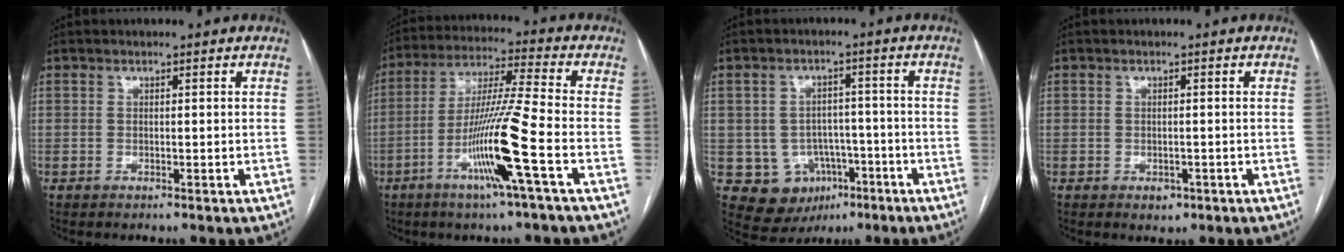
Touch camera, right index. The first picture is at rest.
{"total": 13.1, "force": [-5.0, -1.5, 12.0], "torque": [-0.235, -0.010, -0.099]}
{"total": 8.4, "force": [-3.0, 7.4, 2.5], "torque": [-0.034, 0.018, -0.030]}
{"total": 1.8, "force": [-0.8, 1.4, 0.8], "torque": [-0.007, 0.002, -0.003]}